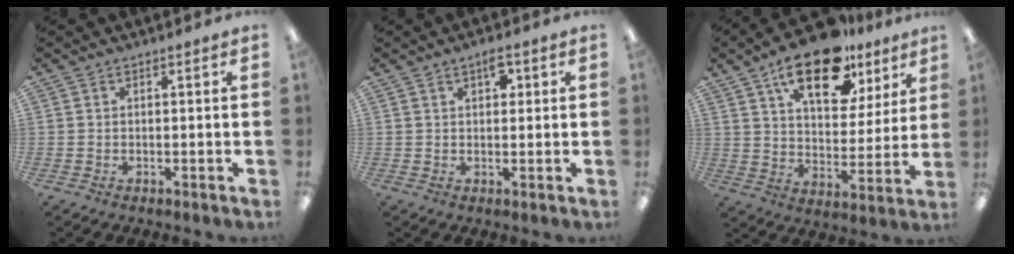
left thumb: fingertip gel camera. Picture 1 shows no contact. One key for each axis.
{"total": 3.9, "fx": 2.0, "fy": 2.0, "fz": 2.7, "tx": -0.026, "ty": -0.007, "tz": 0.027}
{"total": 16.0, "fx": 10.1, "fy": 8.4, "fz": 9.2, "tx": -0.126, "ty": -0.045, "tz": 0.171}